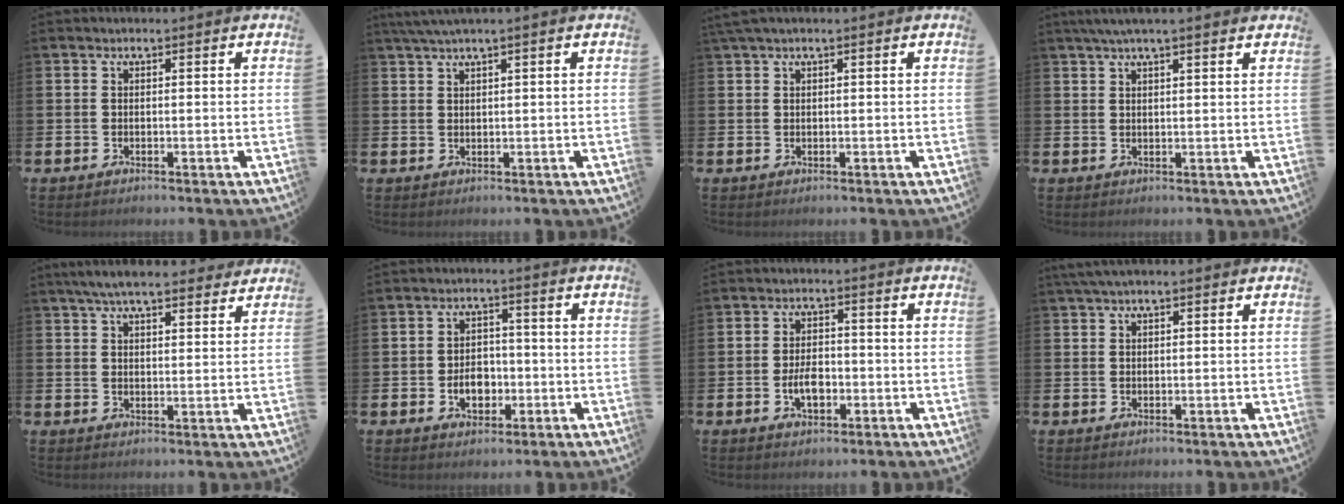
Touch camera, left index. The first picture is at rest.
{"total": 2.4, "force": [1.7, -0.2, 1.7], "torque": [-0.039, 0.004, 0.032]}
{"total": 1.6, "force": [1.5, 0.3, 0.5], "torque": [-0.008, 0.002, 0.027]}
{"total": 3.2, "force": [2.7, 0.2, 1.8], "torque": [-0.037, -0.001, 0.048]}
{"total": 5.9, "force": [5.5, 1.0, 2.1], "torque": [-0.042, -0.020, 0.098]}
{"total": 4.1, "force": [-1.1, 3.0, 2.5], "torque": [-0.033, -0.002, -0.026]}
{"total": 3.8, "force": [-0.9, 2.2, 2.9], "torque": [-0.044, 0.000, -0.019]}
{"total": 2.3, "force": [1.9, 0.5, 1.3], "torque": [-0.025, 0.003, 0.033]}